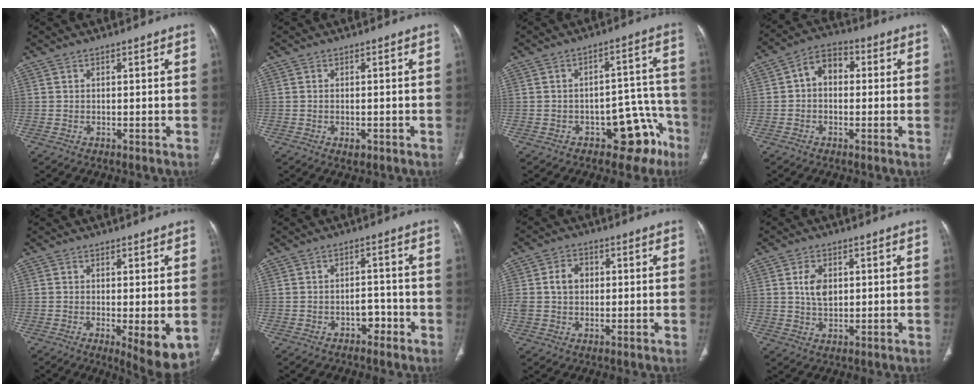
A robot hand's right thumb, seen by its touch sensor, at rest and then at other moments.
{"total": 1.5, "force": [-0.7, 0.9, 1.0], "torque": [-0.012, 0.004, -0.006]}
{"total": 11.3, "force": [-6.4, 6.5, 6.7], "torque": [-0.027, 0.071, -0.079]}
{"total": 6.6, "force": [0.4, 4.8, 4.5], "torque": [-0.053, 0.022, -0.007]}
{"total": 7.8, "force": [-1.8, 2.3, 7.2], "torque": [-0.102, -0.023, -0.023]}
{"total": 3.5, "force": [-2.0, 2.4, 1.5], "torque": [-0.003, 0.025, -0.029]}
{"total": 6.6, "force": [0.8, 5.2, 4.0], "torque": [-0.069, 0.013, 0.016]}
{"total": 4.9, "force": [1.0, 3.2, 3.5], "torque": [-0.055, -0.006, 0.020]}